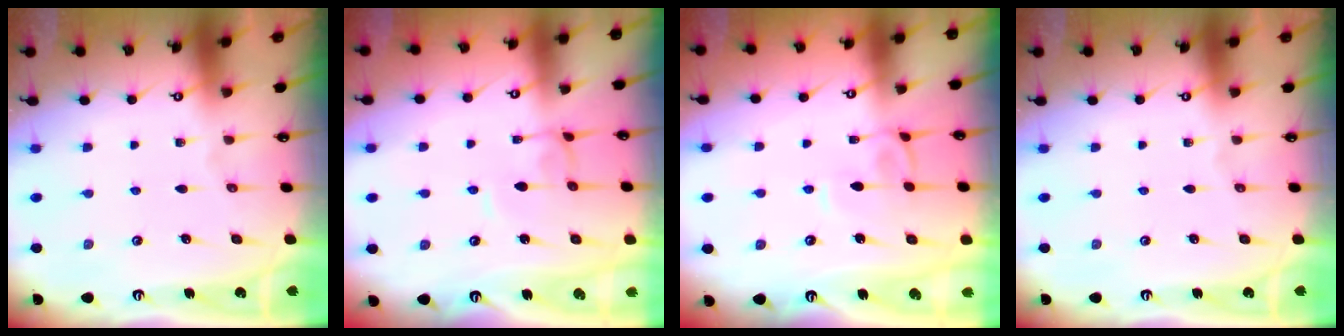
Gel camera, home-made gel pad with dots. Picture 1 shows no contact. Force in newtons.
{"total": 2.2, "press": 2.2, "slide": 0.2}
{"total": 2.9, "press": 2.9, "slide": 0.1}
{"total": 0.0}